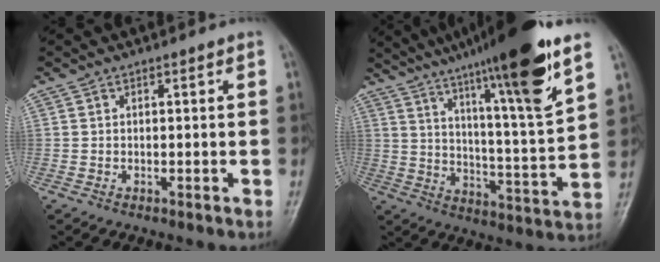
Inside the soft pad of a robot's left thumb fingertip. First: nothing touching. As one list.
[{"total": 22.3, "force": [14.8, 1.1, 16.6], "torque": [-0.242, -0.055, 0.233]}]